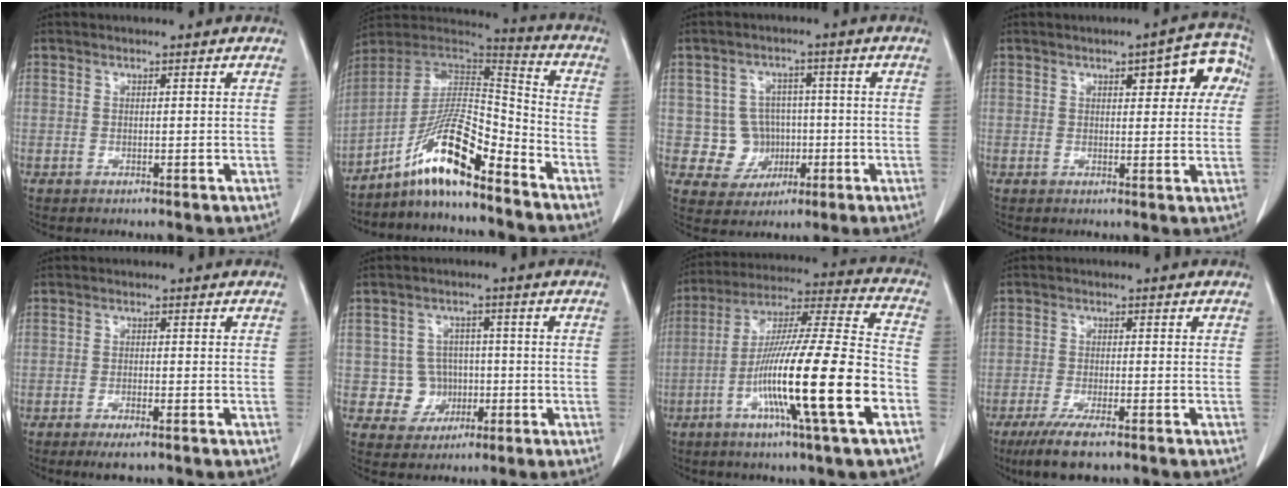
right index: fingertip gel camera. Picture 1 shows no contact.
{"total": 13.3, "force": [-9.2, 1.7, 9.5], "torque": [-0.170, 0.017, -0.163]}
{"total": 6.5, "force": [-0.3, 6.5, 0.9], "torque": [-0.006, 0.016, 0.006]}
{"total": 7.6, "force": [2.7, 2.4, 6.6], "torque": [-0.067, 0.024, 0.027]}
{"total": 4.0, "force": [-2.7, 0.8, 2.8], "torque": [-0.051, -0.006, -0.040]}
{"total": 5.3, "force": [-0.7, 5.2, 0.3], "torque": [0.009, 0.013, -0.003]}
{"total": 21.1, "force": [-7.3, -0.1, 19.8], "torque": [-0.349, -0.018, -0.132]}
{"total": 6.9, "force": [-4.8, 1.0, 4.8], "torque": [-0.087, -0.018, -0.079]}